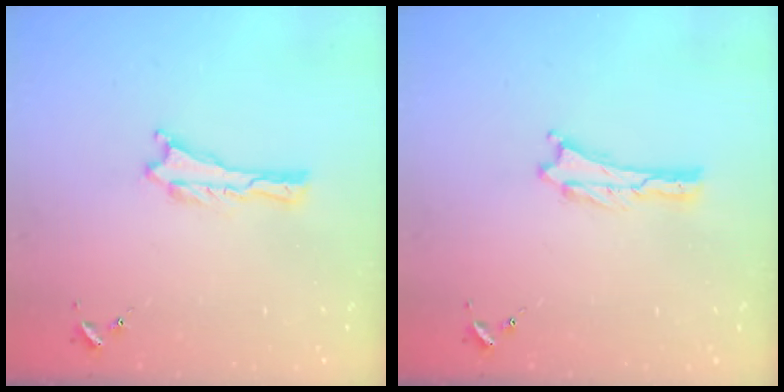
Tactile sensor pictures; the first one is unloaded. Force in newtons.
{"total": 0.0}